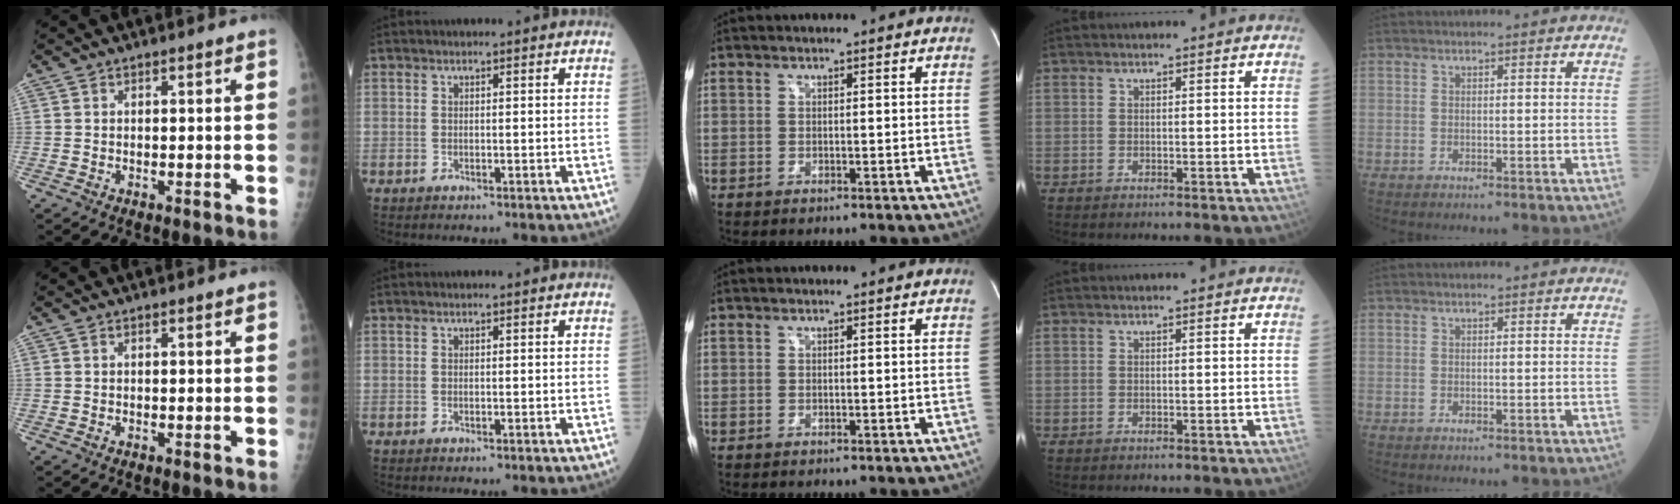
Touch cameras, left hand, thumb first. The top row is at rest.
{}